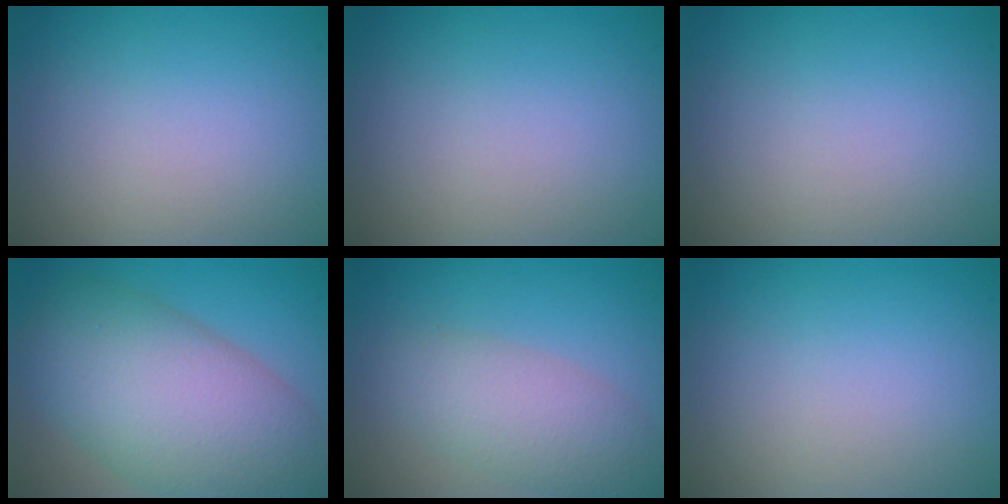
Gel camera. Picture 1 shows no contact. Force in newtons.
{"total": 0.0}
{"total": 0.0}
{"total": 11.8, "press": 11.8, "slide": 0.5}
{"total": 4.4, "press": 4.4, "slide": 0.1}
{"total": 0.0}